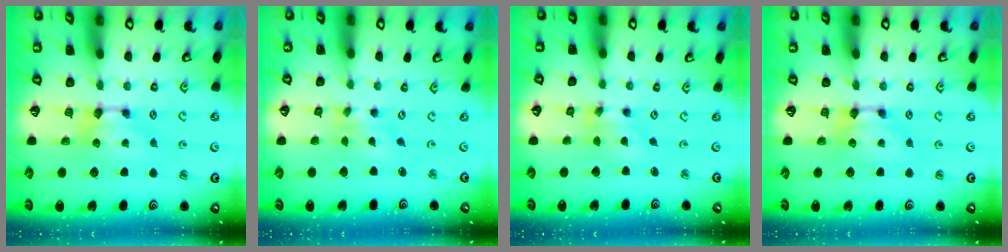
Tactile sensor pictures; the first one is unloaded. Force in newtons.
{"total": 1.5, "press": 1.0, "slide": 1.1}
{"total": 1.4, "press": 0.6, "slide": 1.3}
{"total": 0.0}